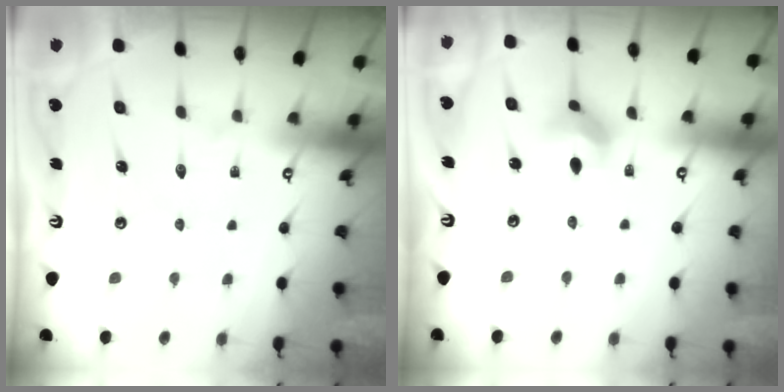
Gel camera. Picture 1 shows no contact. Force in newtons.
{"total": 5.7, "press": 5.7, "slide": 0.5}